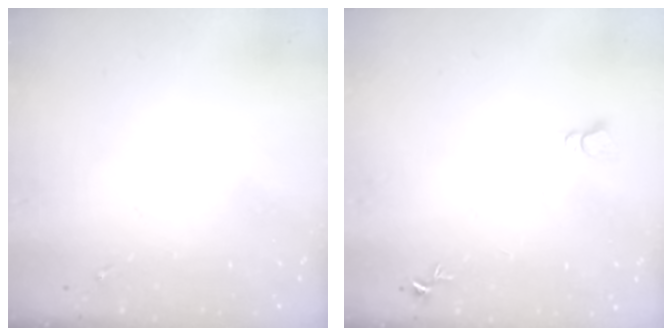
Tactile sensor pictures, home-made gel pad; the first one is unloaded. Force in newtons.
{"total": 4.3, "press": 4.3, "slide": 0.4}